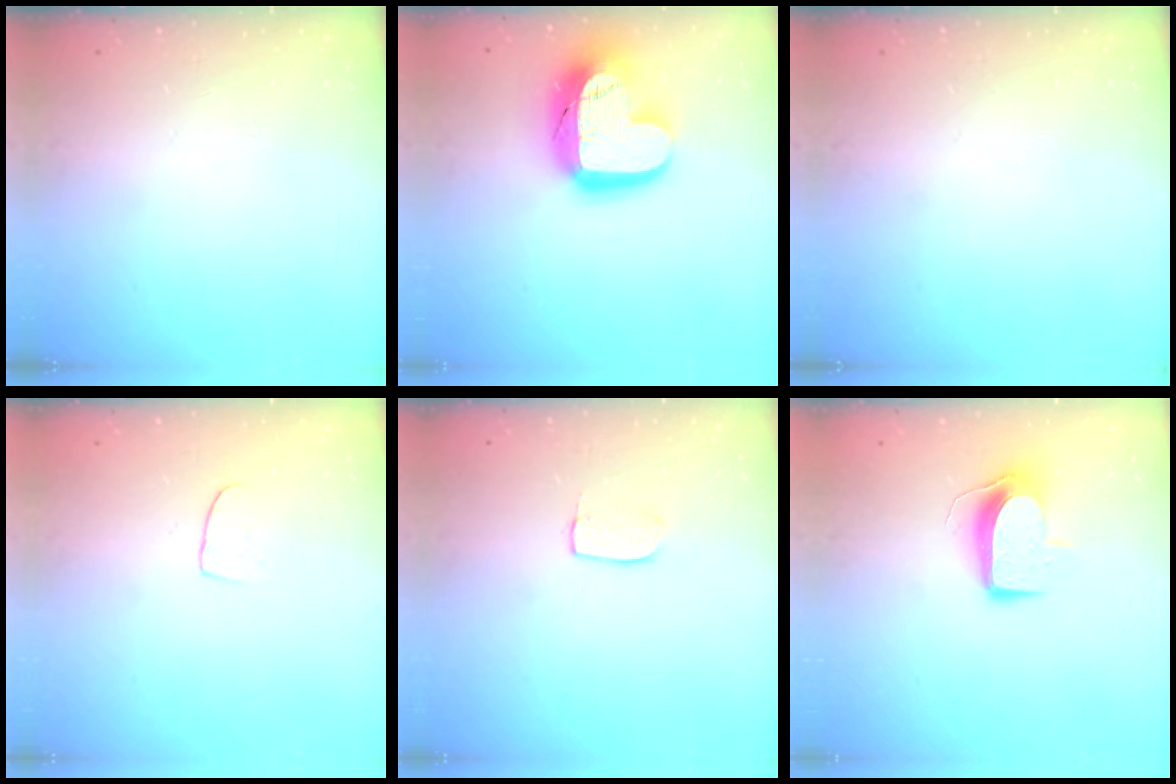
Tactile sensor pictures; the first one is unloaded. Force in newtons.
{"total": 19.0, "press": 19.0, "slide": 1.6}
{"total": 0.0}
{"total": 5.9, "press": 5.9, "slide": 0.4}
{"total": 5.0, "press": 5.0, "slide": 0.3}
{"total": 9.2, "press": 9.2, "slide": 0.2}